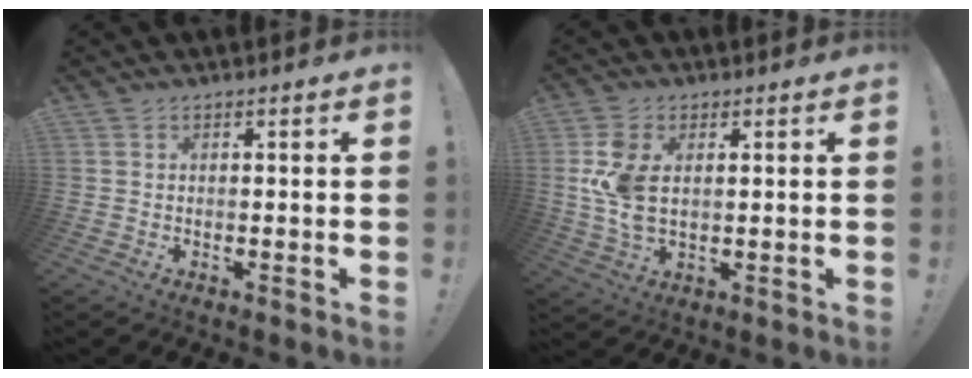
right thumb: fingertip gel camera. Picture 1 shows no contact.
{"total": 9.5, "force": [1.9, 5.7, 7.4], "torque": [-0.139, -0.011, 0.034]}